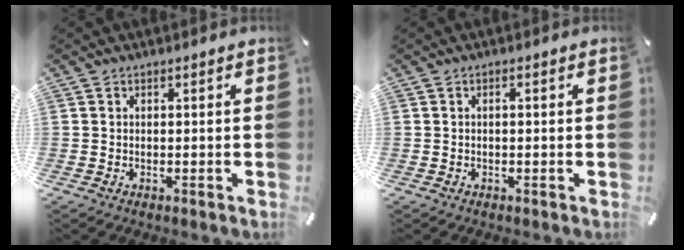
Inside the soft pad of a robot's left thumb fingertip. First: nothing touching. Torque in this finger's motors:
{"motor_torque": [0.08, -0.42, -0.04, 0.04, -0.07]}